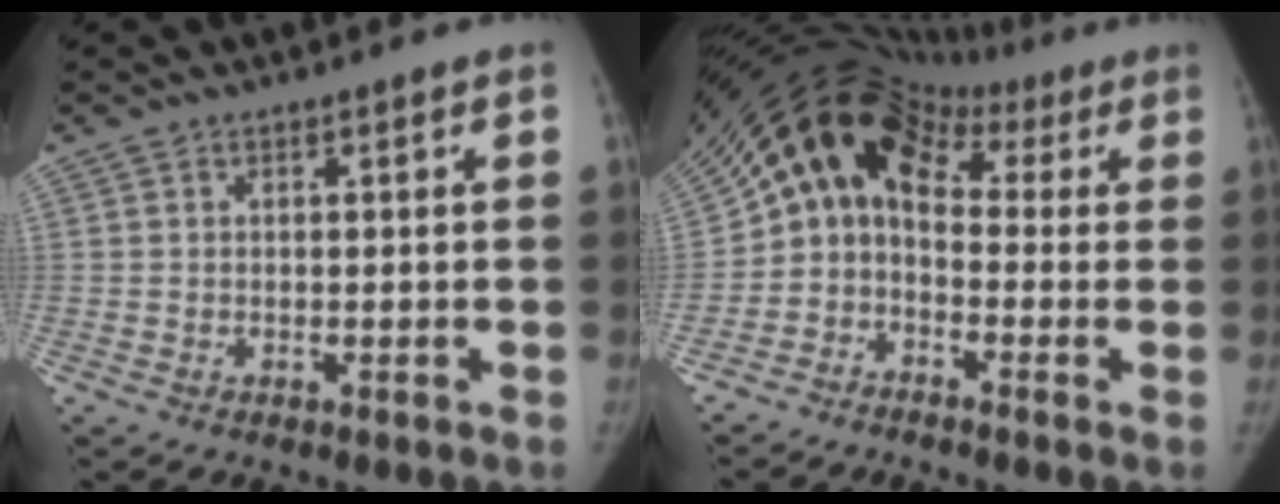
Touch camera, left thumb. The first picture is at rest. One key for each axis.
{"total": 11.9, "fx": 1.3, "fy": 9.5, "fz": 7.0, "tx": -0.091, "ty": 0.071, "tz": 0.009}